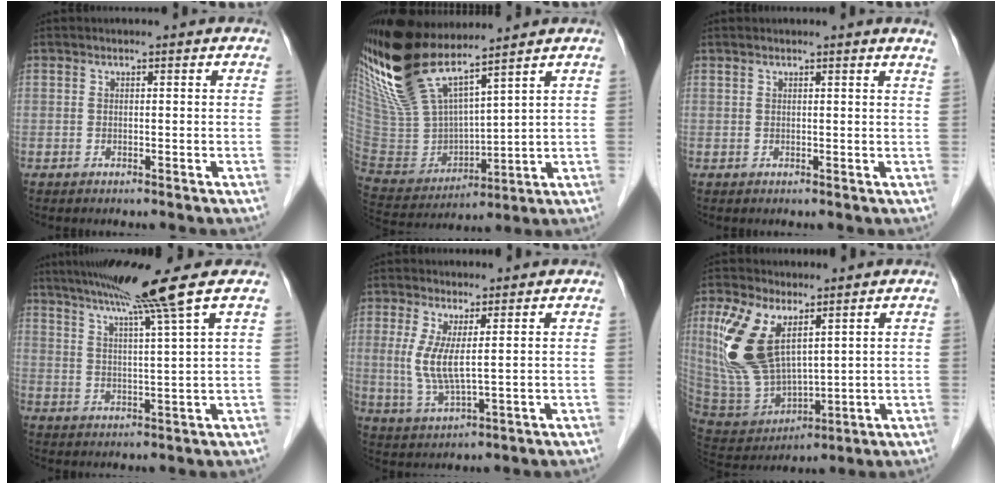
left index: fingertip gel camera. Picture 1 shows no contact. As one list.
[{"total": 17.8, "force": [14.0, 3.9, 10.3], "torque": [-0.227, 0.000, 0.284]}, {"total": 2.3, "force": [2.0, -0.4, 0.9], "torque": [-0.017, -0.005, 0.020]}, {"total": 10.4, "force": [7.1, -3.0, 7.1], "torque": [-0.114, 0.003, 0.111]}, {"total": 4.3, "force": [0.7, 0.9, 4.1], "torque": [-0.092, -0.008, 0.021]}, {"total": 12.7, "force": [5.0, 5.8, 10.1], "torque": [-0.235, 0.003, 0.114]}]